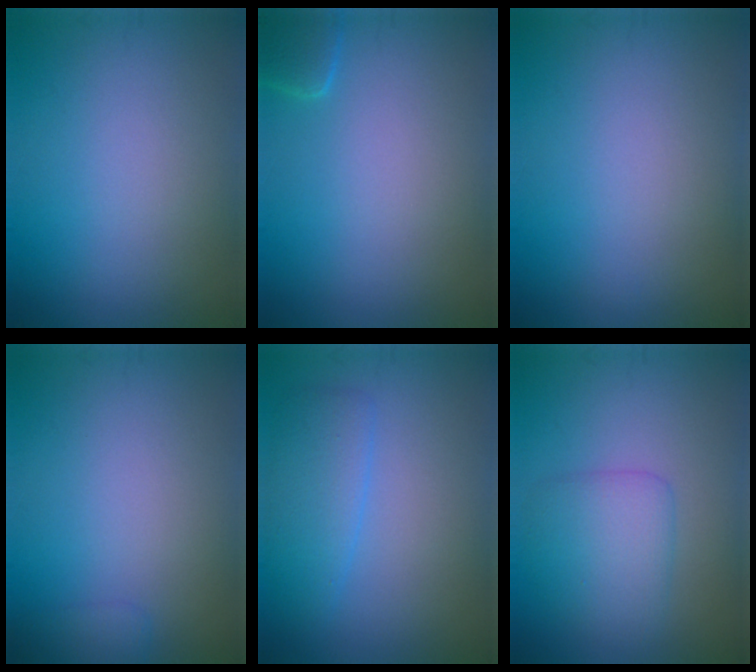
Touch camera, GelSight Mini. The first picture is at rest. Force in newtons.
{"total": 1.7, "press": 1.7, "slide": 0.2}
{"total": 0.0}
{"total": 1.1, "press": 1.1, "slide": 0.1}
{"total": 3.1, "press": 3.1, "slide": 0.3}
{"total": 3.5, "press": 3.5, "slide": 0.1}